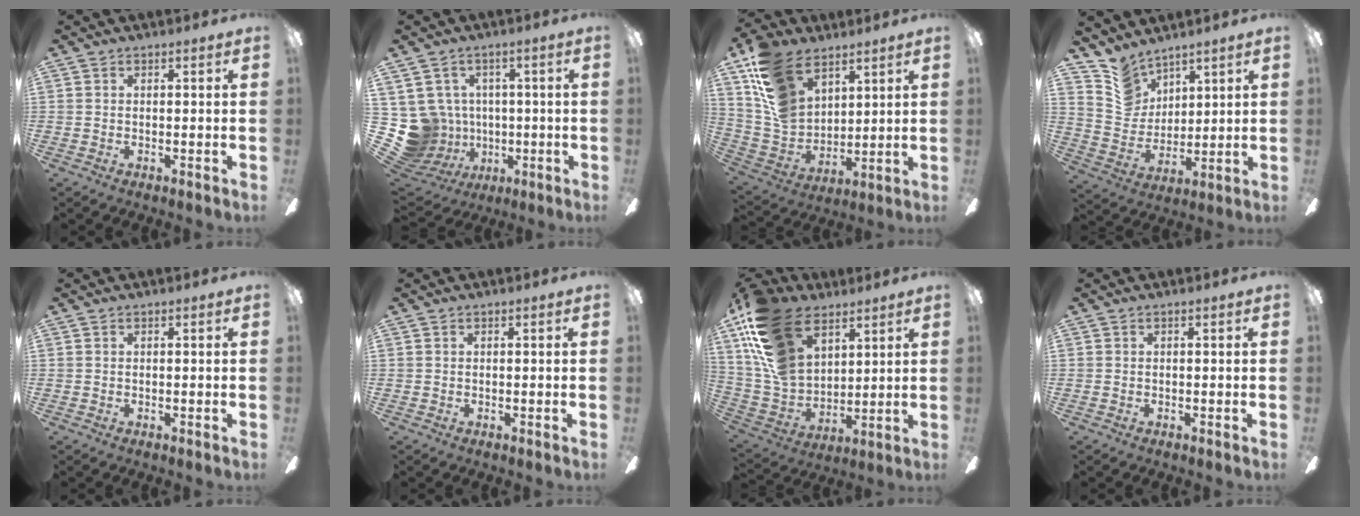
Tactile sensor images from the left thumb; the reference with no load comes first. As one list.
[{"total": 12.0, "force": [-0.2, 11.6, 3.1], "torque": [-0.120, -0.014, 0.014]}, {"total": 16.1, "force": [9.9, 10.2, 7.5], "torque": [-0.166, -0.042, 0.196]}, {"total": 10.4, "force": [8.4, 5.9, 1.1], "torque": [-0.053, -0.052, 0.172]}, {"total": 0.0}, {"total": 0.0}, {"total": 21.5, "force": [11.4, 13.5, 12.4], "torque": [-0.277, -0.043, 0.214]}, {"total": 0.0}]